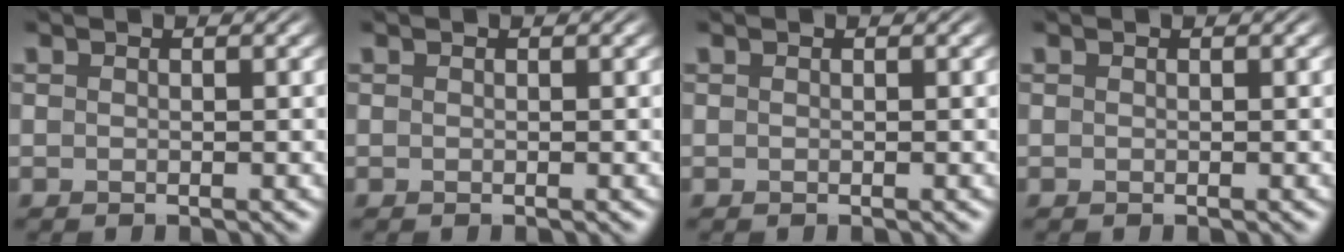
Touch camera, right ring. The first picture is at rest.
{"total": 0.0}
{"total": 0.0}
{"total": 0.0}